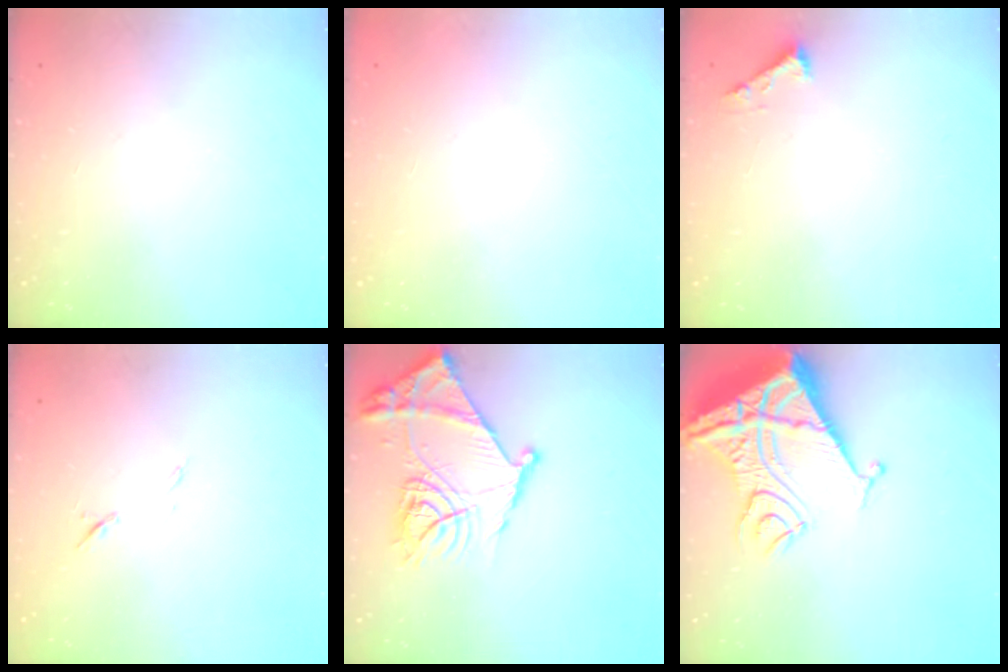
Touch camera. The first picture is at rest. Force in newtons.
{"total": 1.5, "press": 1.5, "slide": 0.1}
{"total": 2.3, "press": 2.3, "slide": 0.3}
{"total": 6.2, "press": 6.2, "slide": 0.8}
{"total": 20.4, "press": 20.3, "slide": 2.0}
{"total": 20.1, "press": 19.9, "slide": 2.1}